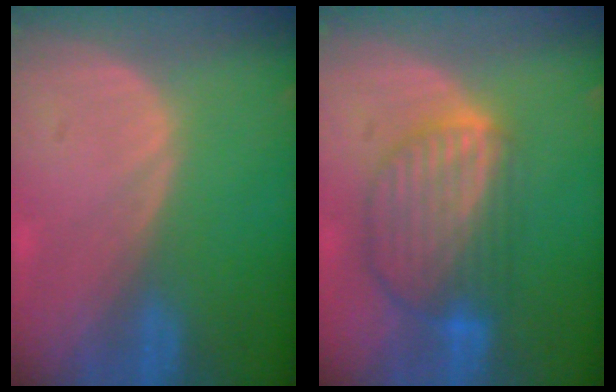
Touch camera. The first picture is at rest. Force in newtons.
{"total": 9.1, "press": 7.8, "slide": 4.7}